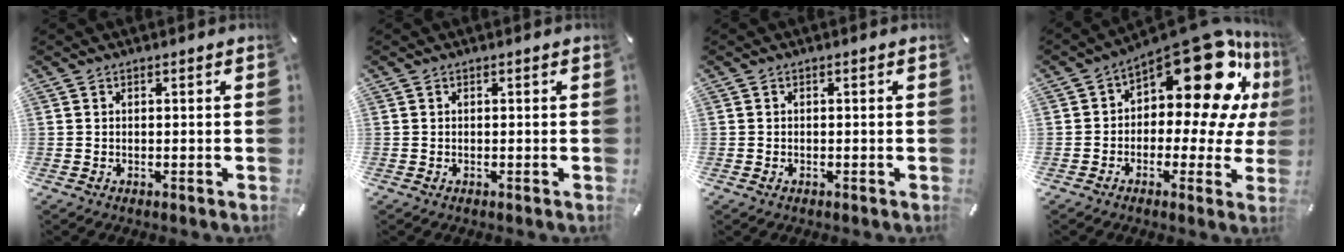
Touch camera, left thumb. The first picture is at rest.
{"total": 0.0}
{"total": 0.7, "force": [-0.3, 0.5, 0.4], "torque": [-0.007, 0.001, -0.007]}
{"total": 20.7, "force": [10.1, 9.8, 15.2], "torque": [-0.221, -0.081, 0.167]}